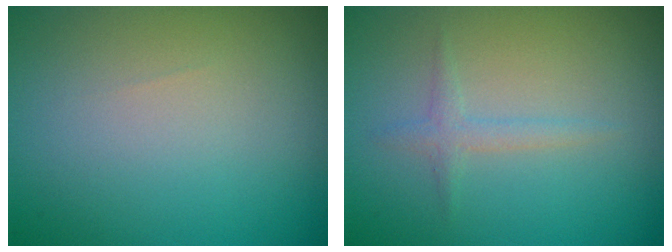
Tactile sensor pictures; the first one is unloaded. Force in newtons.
{"total": 1.3, "press": 1.2, "slide": 0.0}